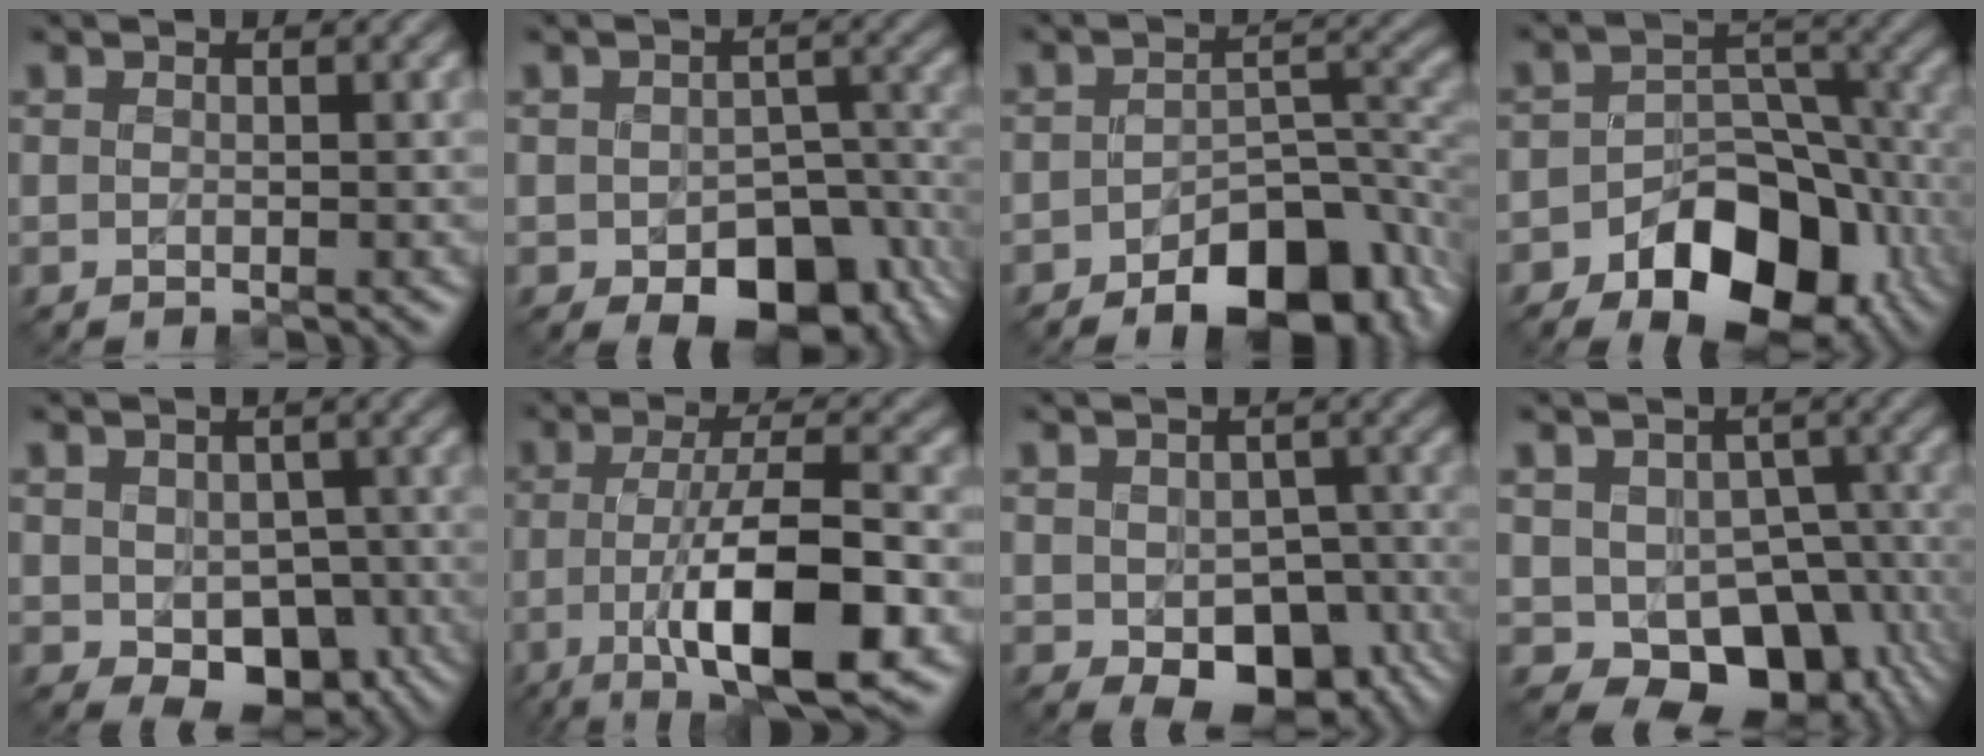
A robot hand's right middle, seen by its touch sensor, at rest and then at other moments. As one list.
[{"total": 9.7, "force": [-4.3, 5.6, 6.7], "torque": [-0.097, -0.030, -0.045]}, {"total": 8.7, "force": [-4.7, 4.3, 6.0], "torque": [-0.075, -0.003, -0.070]}, {"total": 10.9, "force": [-5.8, 6.7, 6.3], "torque": [-0.083, -0.005, -0.092]}, {"total": 6.4, "force": [-1.9, 4.3, 4.3], "torque": [-0.070, -0.014, -0.022]}, {"total": 10.8, "force": [-3.1, 2.9, 9.9], "torque": [-0.165, 0.000, -0.052]}, {"total": 8.5, "force": [-3.3, 5.2, 6.0], "torque": [-0.092, -0.020, -0.037]}, {"total": 10.7, "force": [-3.9, 7.6, 6.5], "torque": [-0.072, -0.016, -0.050]}]